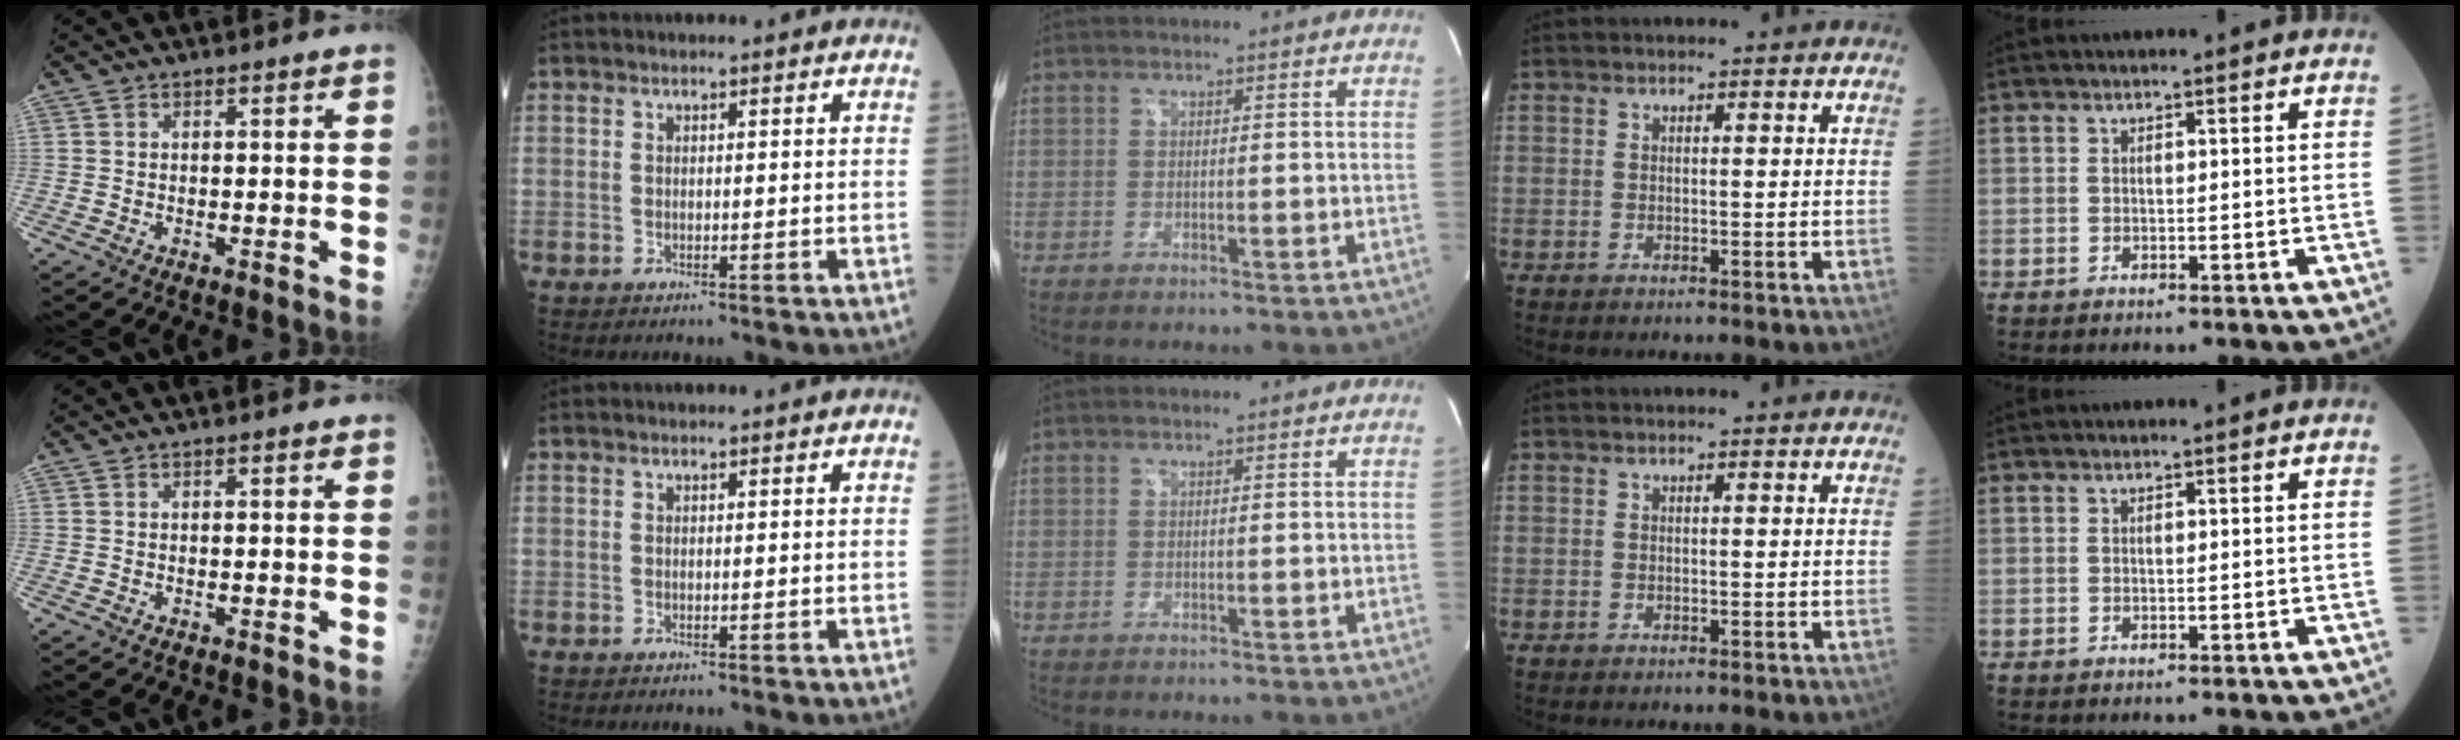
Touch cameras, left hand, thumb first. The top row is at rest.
{}